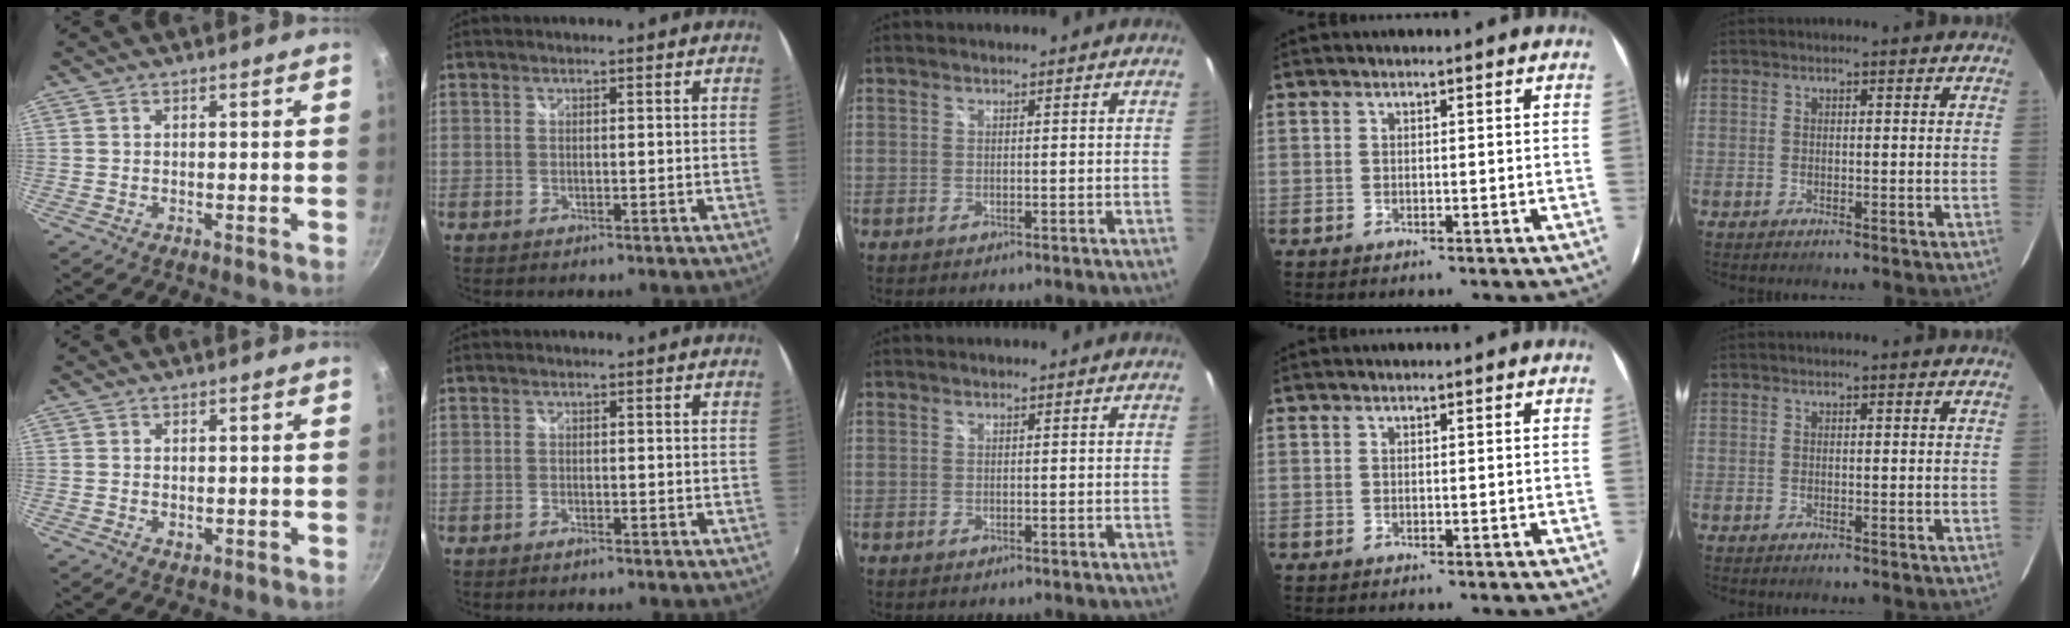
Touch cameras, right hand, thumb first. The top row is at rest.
{"thumb": {"total": 1.2, "force": [-0.1, 0.9, 0.9], "torque": [-0.013, -0.002, 0.000]}, "index": {"total": 1.1, "force": [-0.9, 0.4, 0.3], "torque": [-0.008, -0.003, -0.019]}}